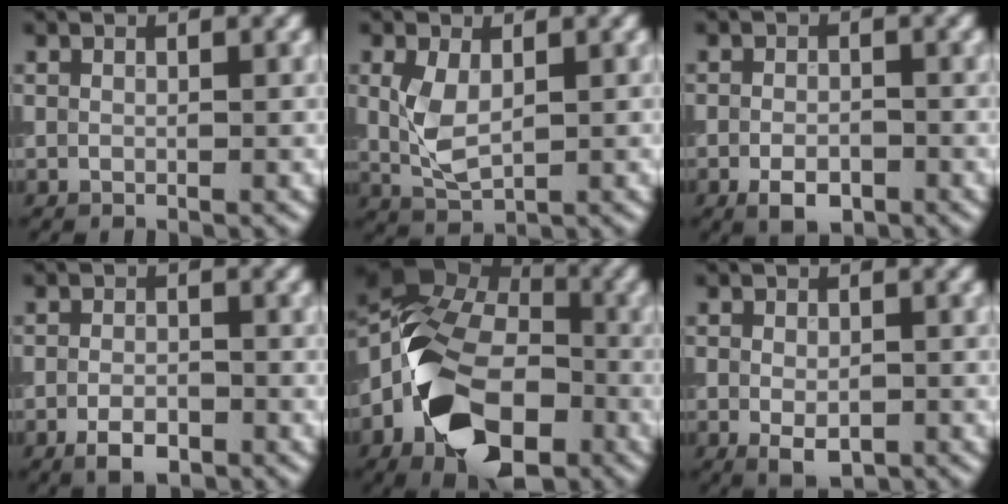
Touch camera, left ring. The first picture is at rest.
{"total": 3.5, "force": [0.4, 1.9, 3.0], "torque": [-0.071, 0.001, 0.012]}
{"total": 2.7, "force": [-1.3, 1.5, 1.9], "torque": [-0.031, -0.003, -0.025]}
{"total": 2.6, "force": [-1.4, 1.3, 1.8], "torque": [-0.032, -0.001, -0.029]}
{"total": 13.5, "force": [-5.1, 8.6, 9.0], "torque": [-0.166, -0.014, -0.102]}
{"total": 2.8, "force": [-0.8, 1.6, 2.1], "torque": [-0.035, -0.008, -0.012]}